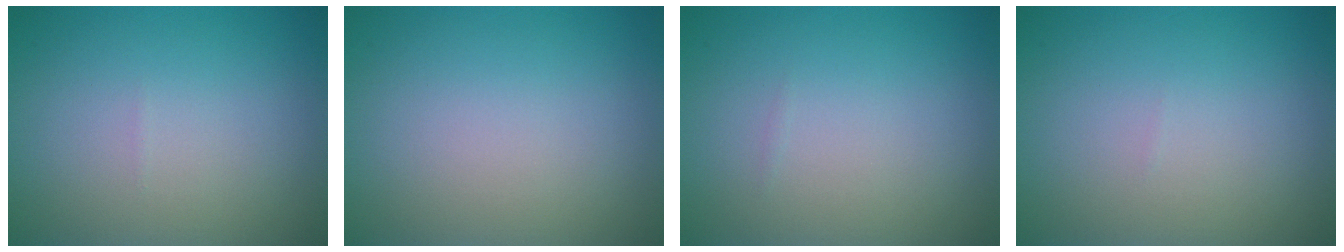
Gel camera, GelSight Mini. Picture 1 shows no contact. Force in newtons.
{"total": 0.0}
{"total": 0.0}
{"total": 0.0}